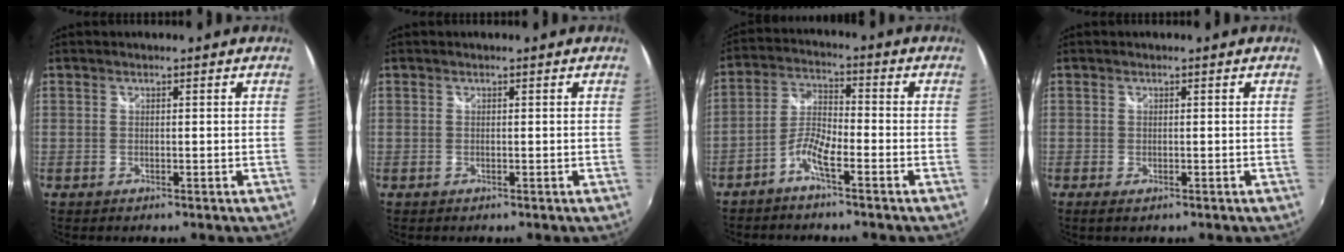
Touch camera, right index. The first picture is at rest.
{"total": 0.0}
{"total": 5.2, "force": [-3.5, 0.9, 3.8], "torque": [-0.092, 0.011, -0.071]}
{"total": 1.1, "force": [-0.5, 0.6, 0.8], "torque": [-0.016, -0.004, -0.009]}